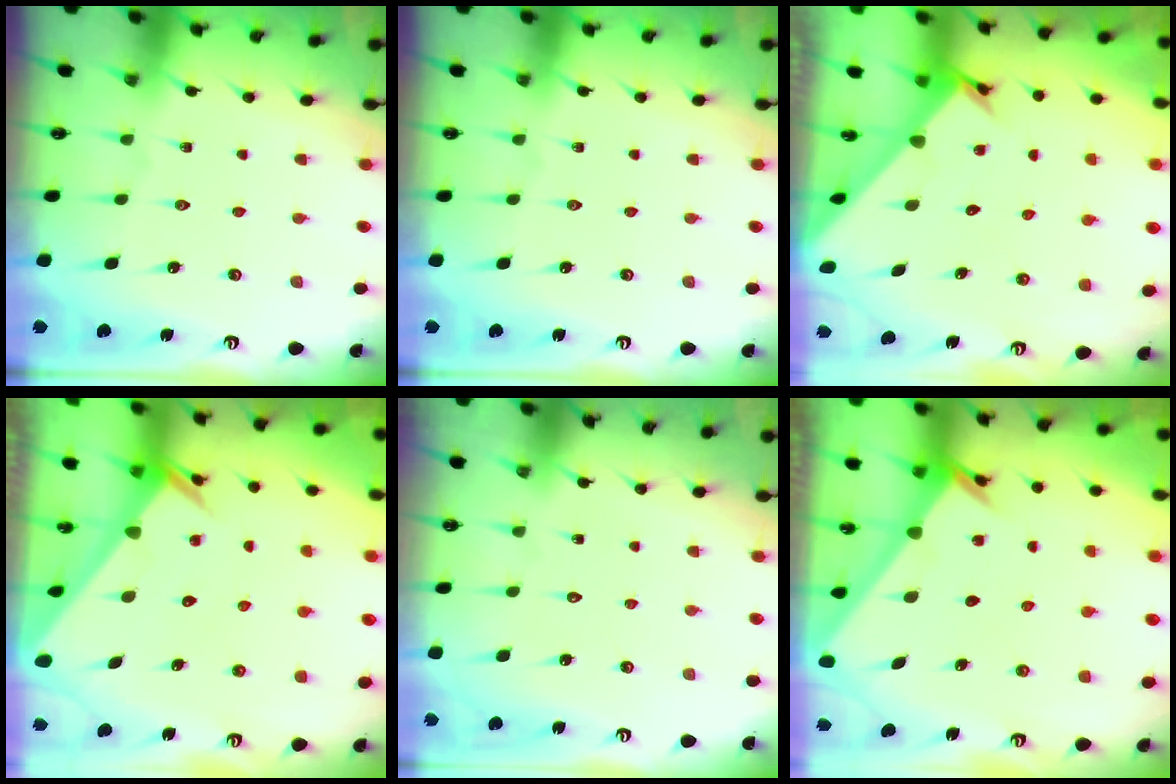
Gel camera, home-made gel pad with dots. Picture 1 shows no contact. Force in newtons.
{"total": 0.0}
{"total": 2.3, "press": 2.3, "slide": 0.2}
{"total": 2.4, "press": 2.4, "slide": 0.0}
{"total": 1.7, "press": 1.7, "slide": 0.1}
{"total": 2.6, "press": 2.6, "slide": 0.2}